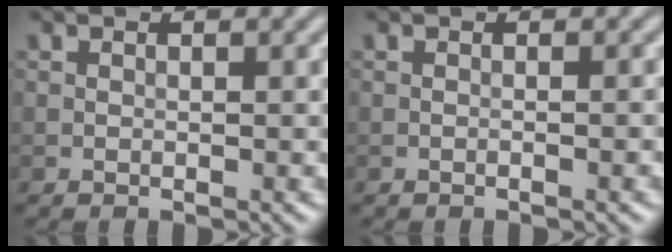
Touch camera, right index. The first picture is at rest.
{"total": 0.9, "force": [-0.3, 0.2, 0.8], "torque": [-0.010, -0.001, -0.010]}